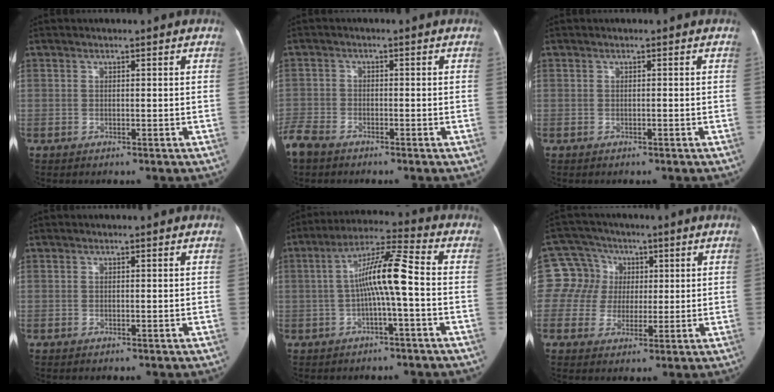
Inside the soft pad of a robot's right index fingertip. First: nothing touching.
{"total": 4.7, "force": [-3.8, 2.3, 1.5], "torque": [-0.039, -0.009, -0.079]}
{"total": 0.0}
{"total": 0.0}
{"total": 9.2, "force": [-1.1, 0.1, 9.1], "torque": [-0.167, 0.024, -0.025]}
{"total": 7.3, "force": [1.2, 7.2, 0.6], "torque": [-0.008, 0.028, 0.018]}